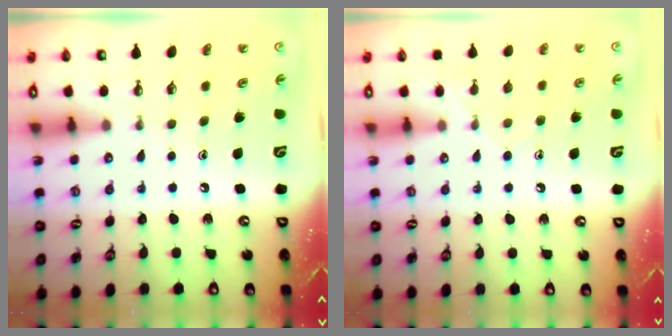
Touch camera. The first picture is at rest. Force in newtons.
{"total": 6.4, "press": 6.4, "slide": 0.7}